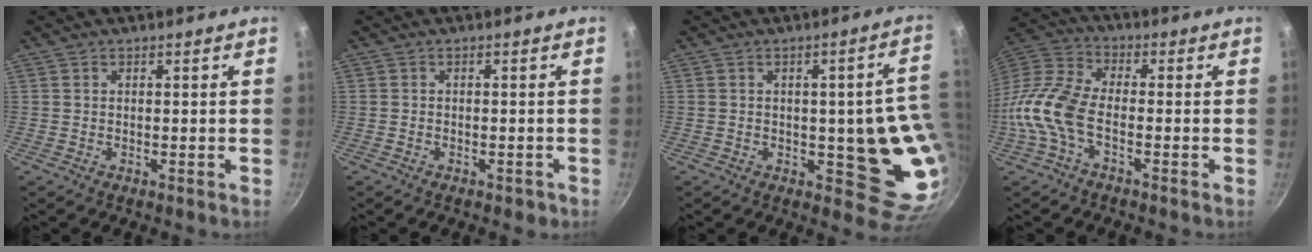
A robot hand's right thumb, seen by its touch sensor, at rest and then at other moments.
{"total": 1.6, "force": [-1.0, 0.9, 0.8], "torque": [-0.009, 0.012, -0.005]}
{"total": 13.0, "force": [0.1, 5.7, 11.6], "torque": [-0.076, -0.018, 0.005]}
{"total": 10.8, "force": [-3.8, 5.4, 8.5], "torque": [-0.181, 0.034, -0.096]}